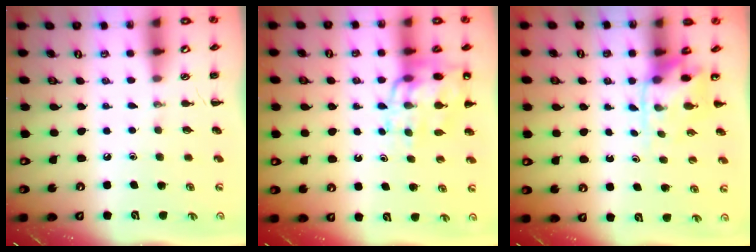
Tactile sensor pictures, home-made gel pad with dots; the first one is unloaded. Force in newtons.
{"total": 15.8, "press": 15.3, "slide": 3.9}
{"total": 4.2, "press": 4.0, "slide": 1.0}